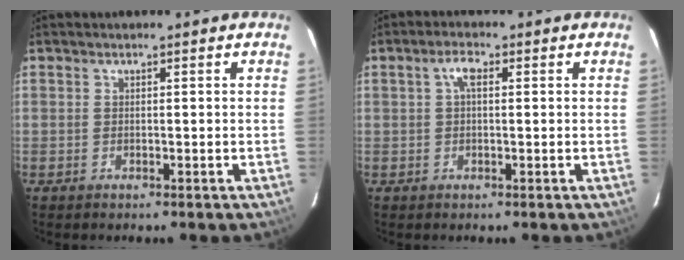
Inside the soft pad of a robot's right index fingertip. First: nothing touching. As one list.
[{"total": 2.6, "force": [0.6, 1.1, 2.3], "torque": [-0.047, 0.010, 0.011]}]